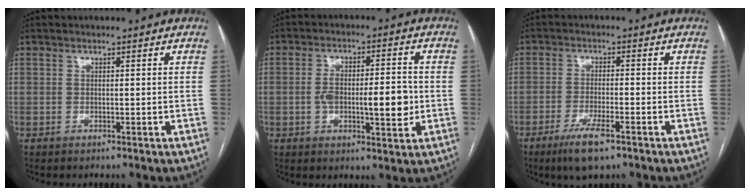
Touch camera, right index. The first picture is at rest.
{"total": 10.0, "force": [-1.2, 3.1, 9.4], "torque": [-0.158, 0.008, -0.016]}
{"total": 6.6, "force": [-4.2, 1.2, 5.0], "torque": [-0.097, -0.012, -0.069]}